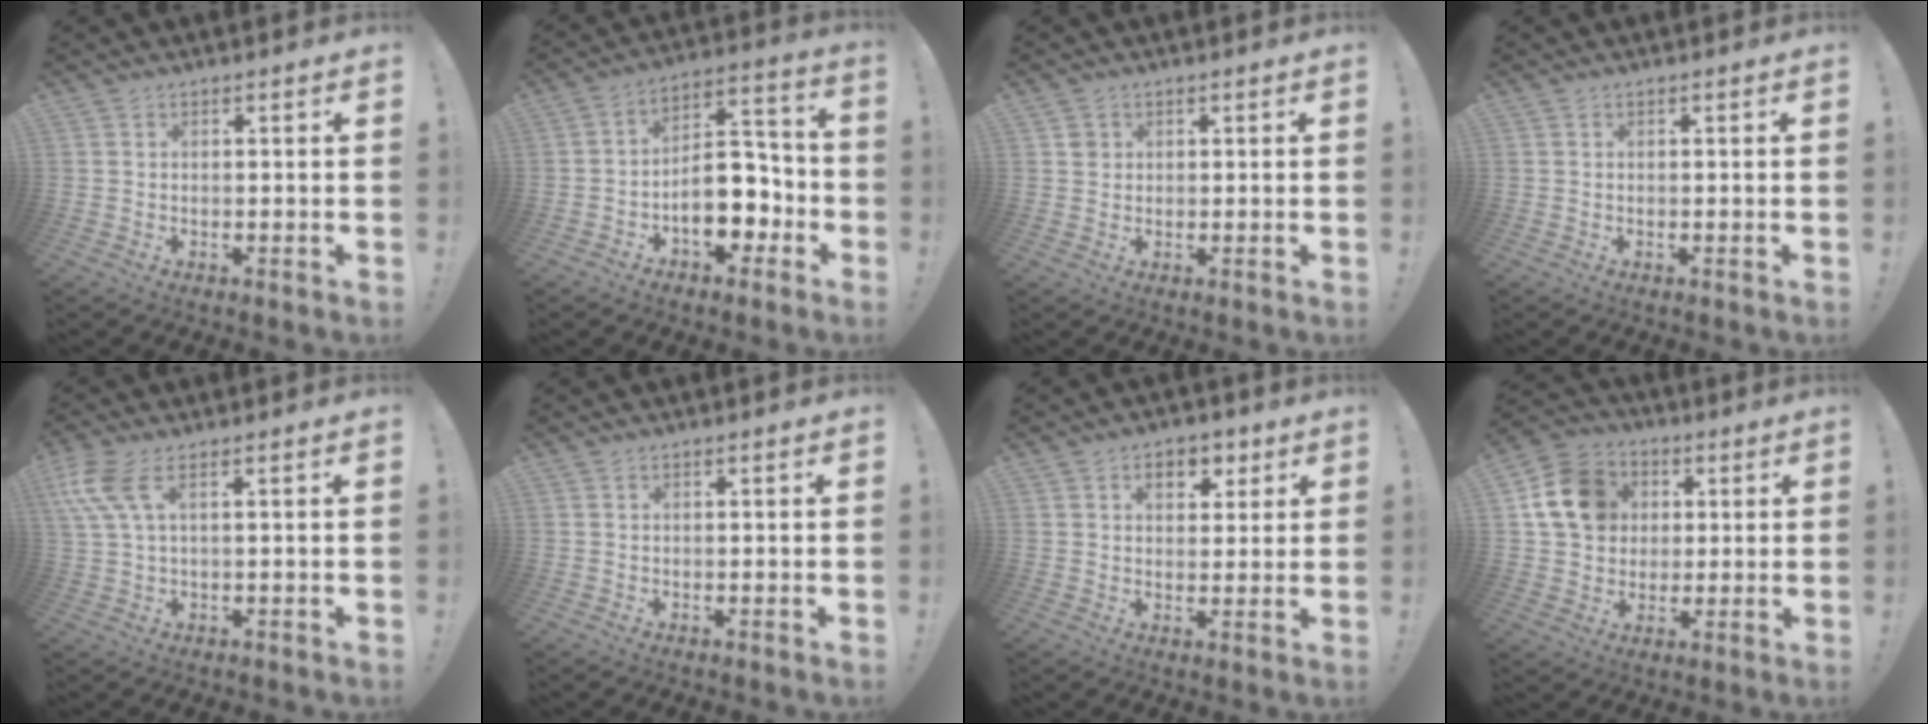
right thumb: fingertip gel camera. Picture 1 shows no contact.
{"total": 14.2, "force": [-5.4, 8.6, 9.8], "torque": [-0.139, 0.030, -0.084]}
{"total": 1.9, "force": [0.7, 1.8, 0.1], "torque": [0.008, -0.001, 0.011]}
{"total": 0.0}
{"total": 7.6, "force": [2.9, 2.7, 6.5], "torque": [-0.134, -0.003, 0.061]}
{"total": 0.0}
{"total": 6.9, "force": [2.7, 4.8, 4.1], "torque": [-0.053, 0.000, 0.046]}
{"total": 14.6, "force": [3.6, 12.4, 6.9], "torque": [-0.097, 0.006, 0.079]}